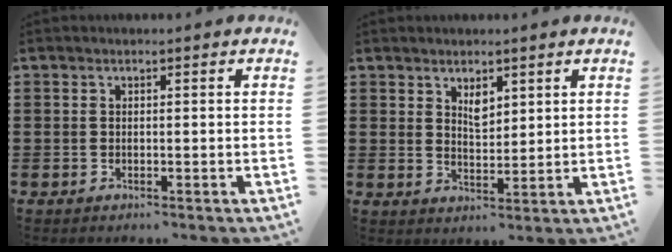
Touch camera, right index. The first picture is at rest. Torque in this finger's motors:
{"motor_torque": [0.04, 0.16, 0.09, 0.01]}